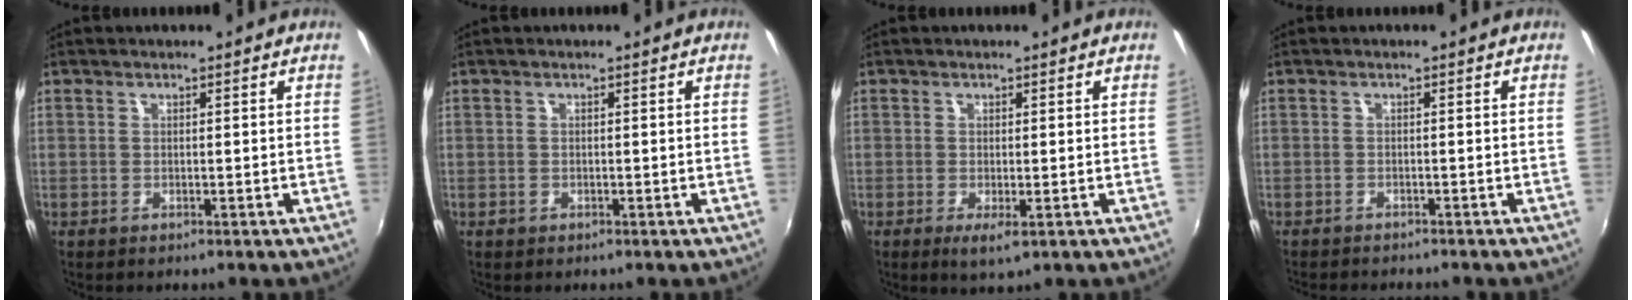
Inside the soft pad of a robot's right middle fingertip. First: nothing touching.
{"total": 0.9, "force": [-0.5, 0.7, 0.3], "torque": [-0.005, -0.002, -0.009]}
{"total": 2.4, "force": [-0.7, 0.6, 2.2], "torque": [-0.041, -0.013, -0.010]}
{"total": 3.7, "force": [-3.5, 0.5, 1.1], "torque": [-0.032, -0.014, -0.055]}